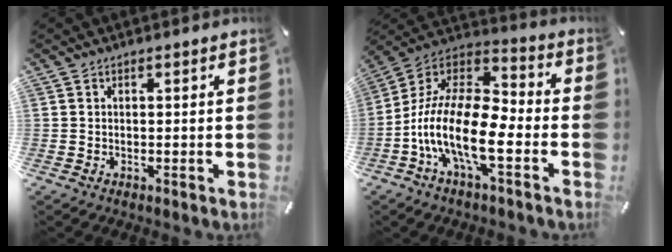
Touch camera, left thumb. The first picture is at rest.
{"total": 17.2, "force": [-7.9, 6.6, 13.8], "torque": [-0.301, 0.001, -0.145]}